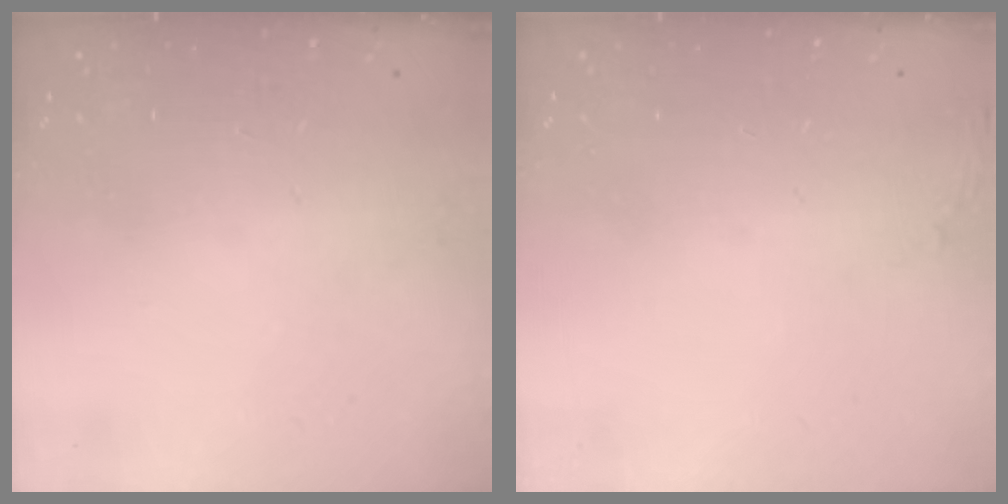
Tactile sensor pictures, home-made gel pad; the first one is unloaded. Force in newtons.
{"total": 7.0, "press": 4.6, "slide": 5.3}